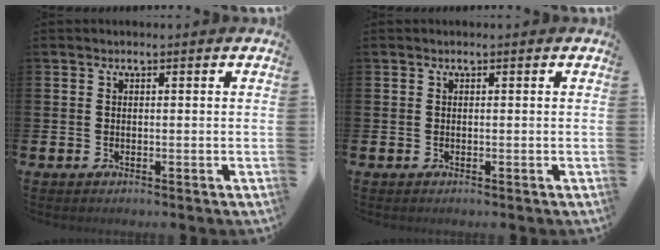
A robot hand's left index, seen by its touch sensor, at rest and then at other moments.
{"total": 0.0}